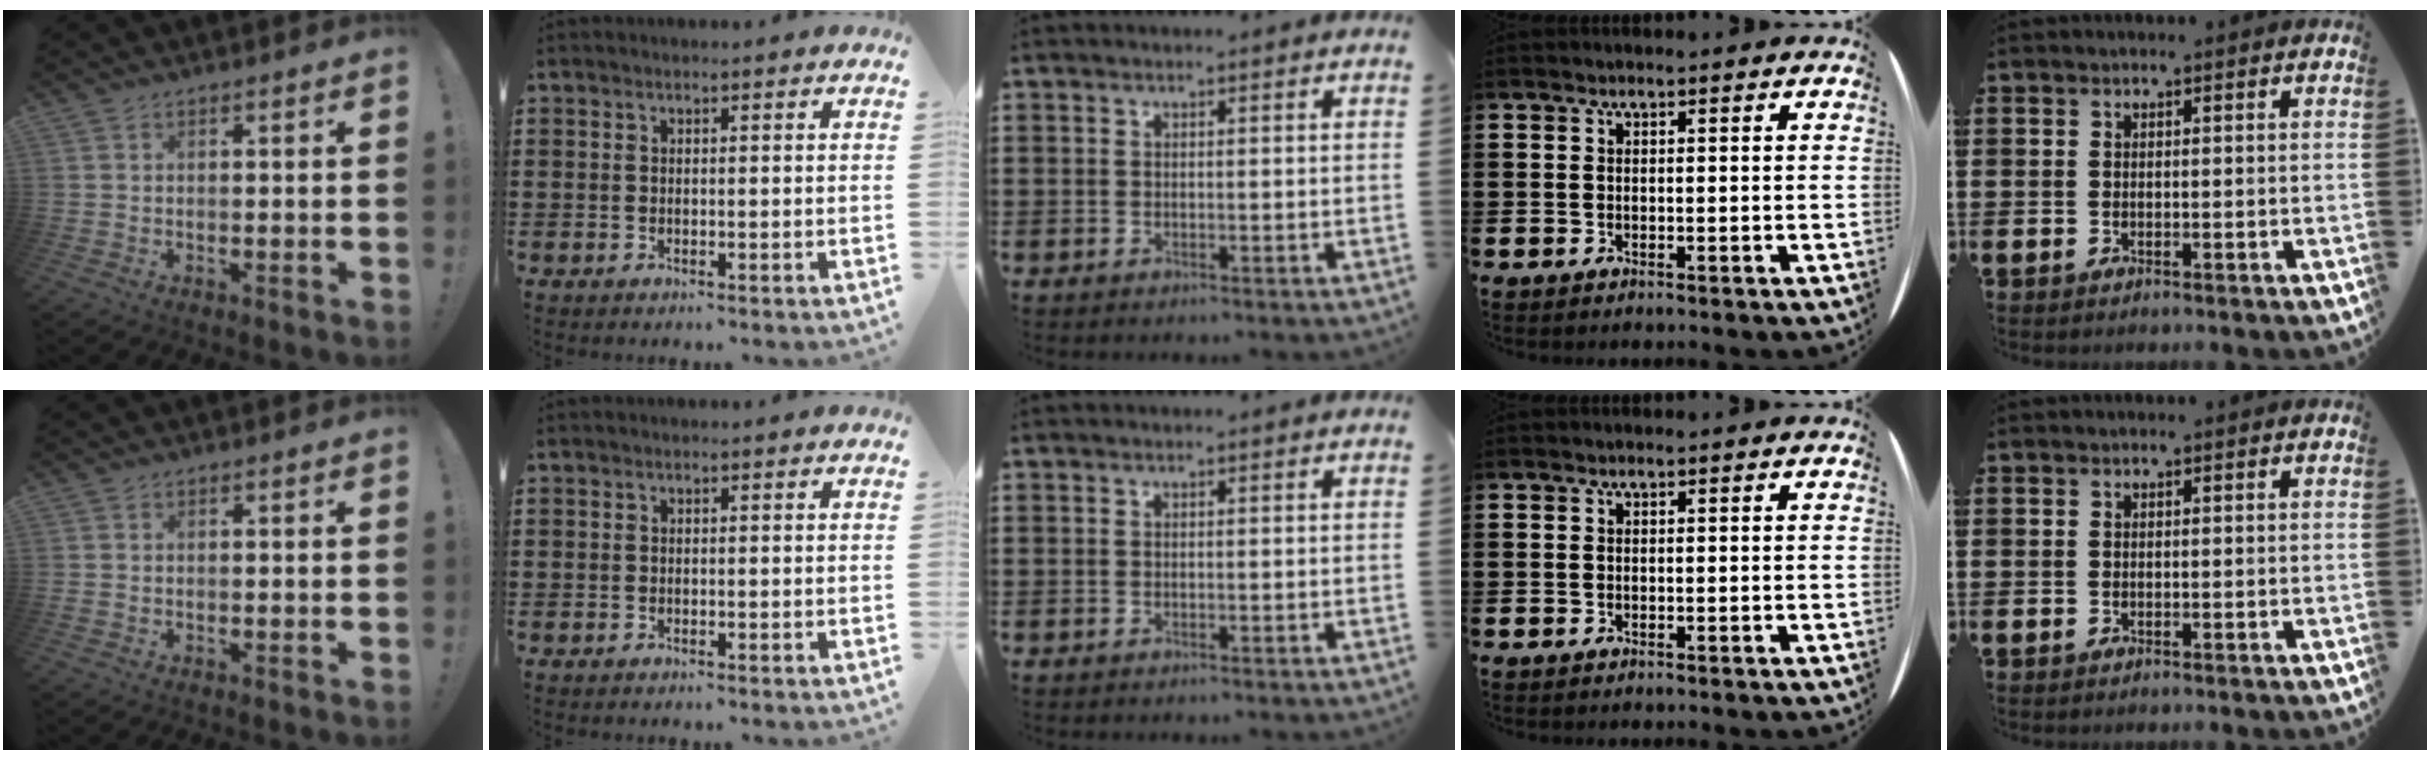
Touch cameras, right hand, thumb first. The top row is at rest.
{}